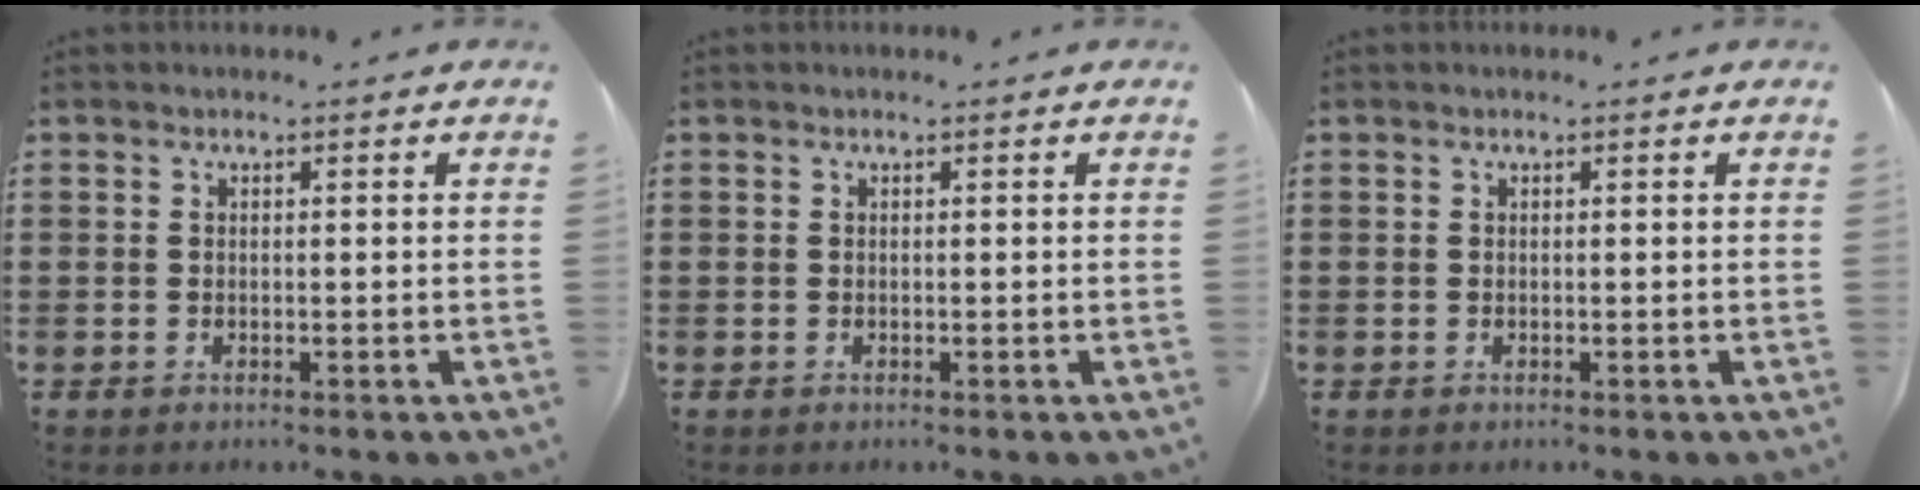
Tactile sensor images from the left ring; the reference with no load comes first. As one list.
[{"total": 0.0}, {"total": 0.0}]